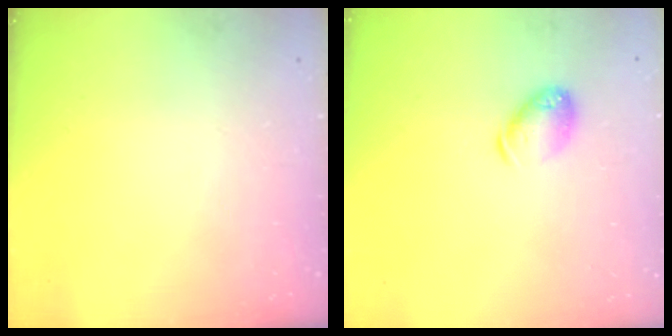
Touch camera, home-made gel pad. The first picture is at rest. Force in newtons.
{"total": 9.6, "press": 9.4, "slide": 1.5}